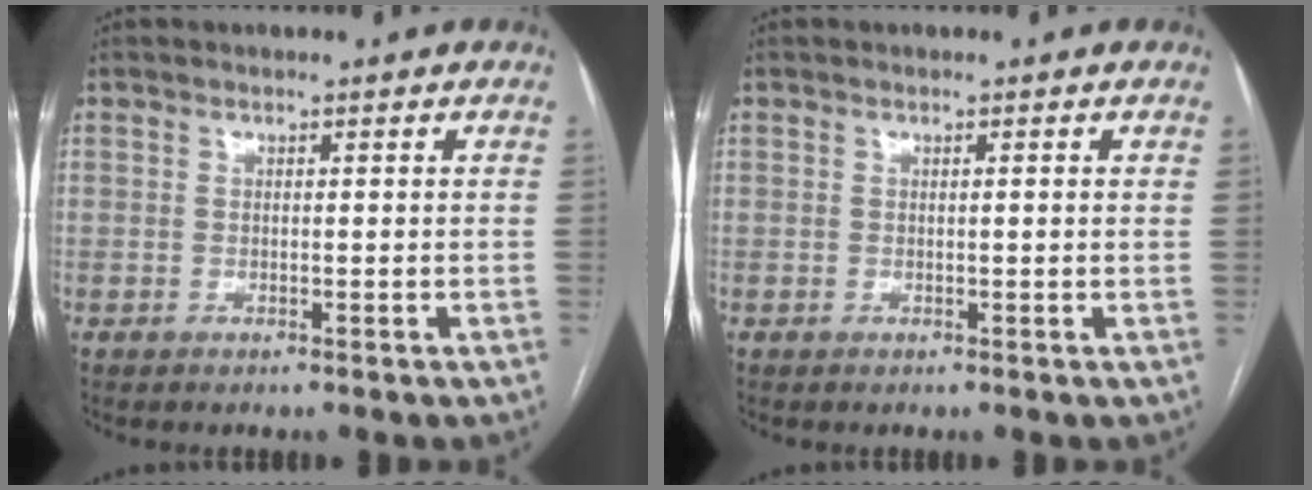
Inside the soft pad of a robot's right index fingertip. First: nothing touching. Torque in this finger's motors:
{"motor_torque": [-0.10, 0.11, -0.02, -0.01]}